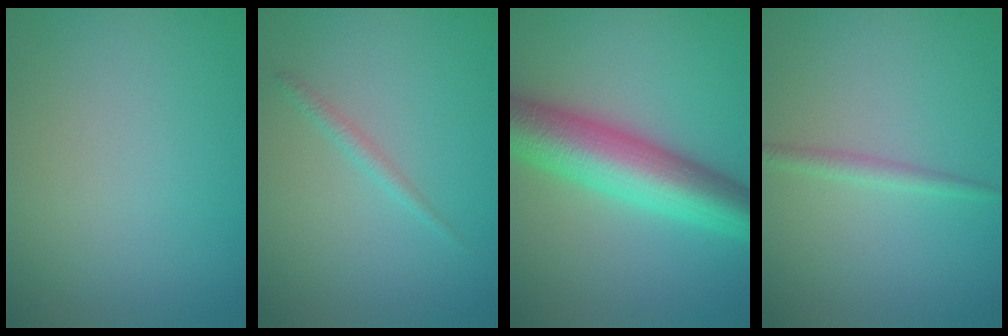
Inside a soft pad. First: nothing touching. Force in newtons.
{"total": 1.0, "press": 1.0, "slide": 0.1}
{"total": 9.1, "press": 9.1, "slide": 0.2}
{"total": 1.3, "press": 1.3, "slide": 0.0}